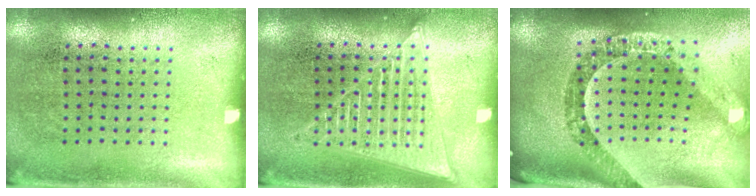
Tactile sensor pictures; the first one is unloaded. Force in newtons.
{"total": 2.9, "press": 2.9, "slide": 0.3}
{"total": 2.5, "press": 2.1, "slide": 1.3}